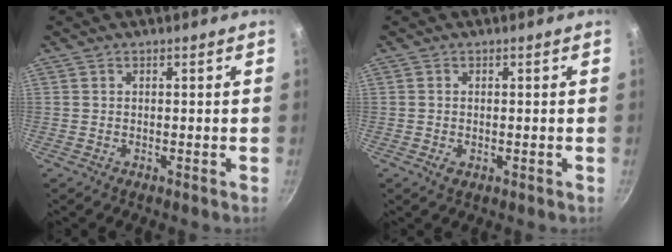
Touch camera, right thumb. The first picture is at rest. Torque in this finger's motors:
{"motor_torque": [-0.14, 0.17, -0.15, 0.01, -0.06]}